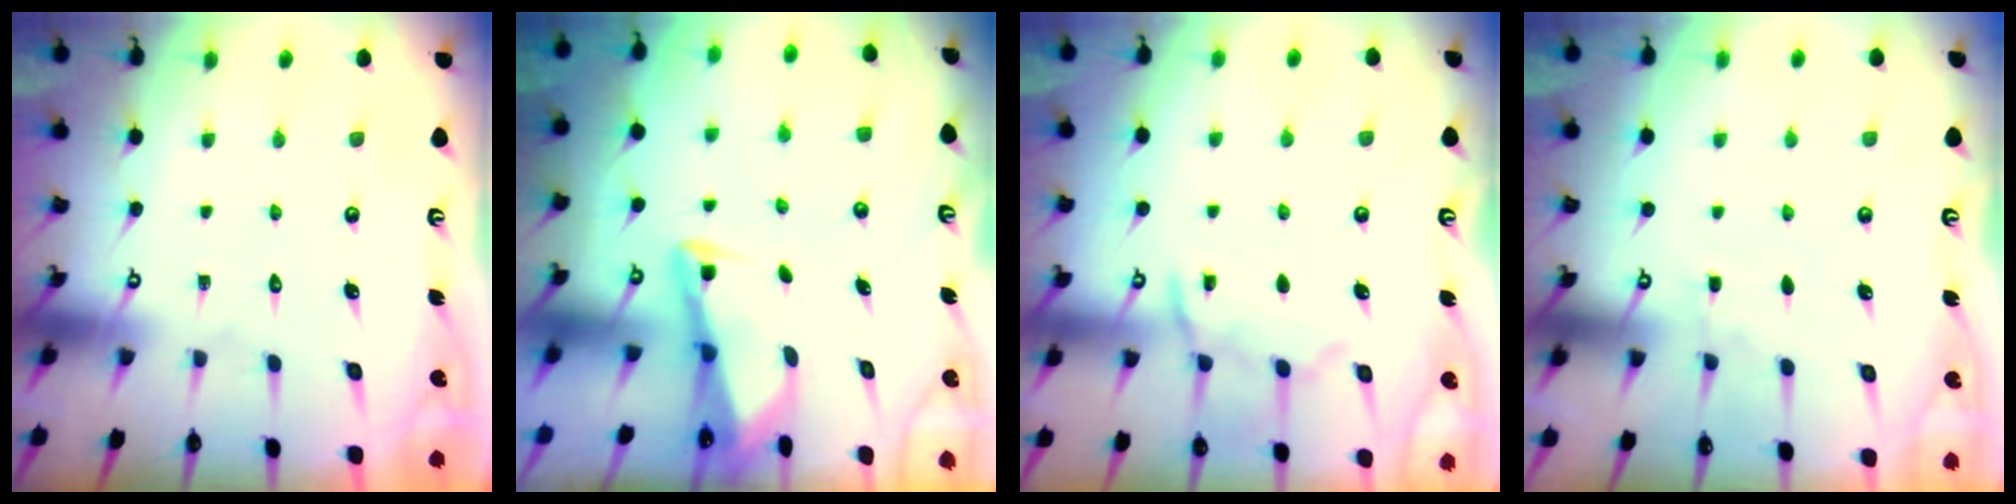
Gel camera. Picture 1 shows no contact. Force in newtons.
{"total": 2.9, "press": 2.8, "slide": 0.4}
{"total": 10.7, "press": 10.6, "slide": 1.2}
{"total": 4.4, "press": 4.4, "slide": 0.6}